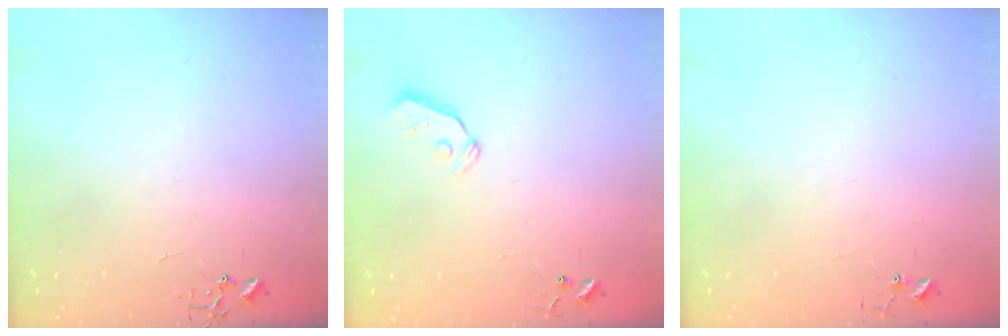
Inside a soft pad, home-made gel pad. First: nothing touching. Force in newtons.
{"total": 3.0, "press": 3.0, "slide": 0.3}
{"total": 4.8, "press": 4.8, "slide": 0.2}